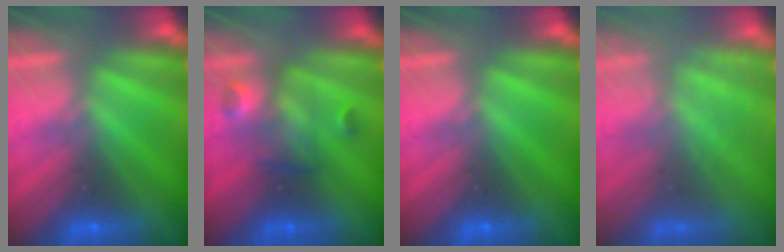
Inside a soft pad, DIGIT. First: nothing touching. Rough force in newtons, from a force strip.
{"total": 3.0}
{"total": 0.0}
{"total": 2.9}